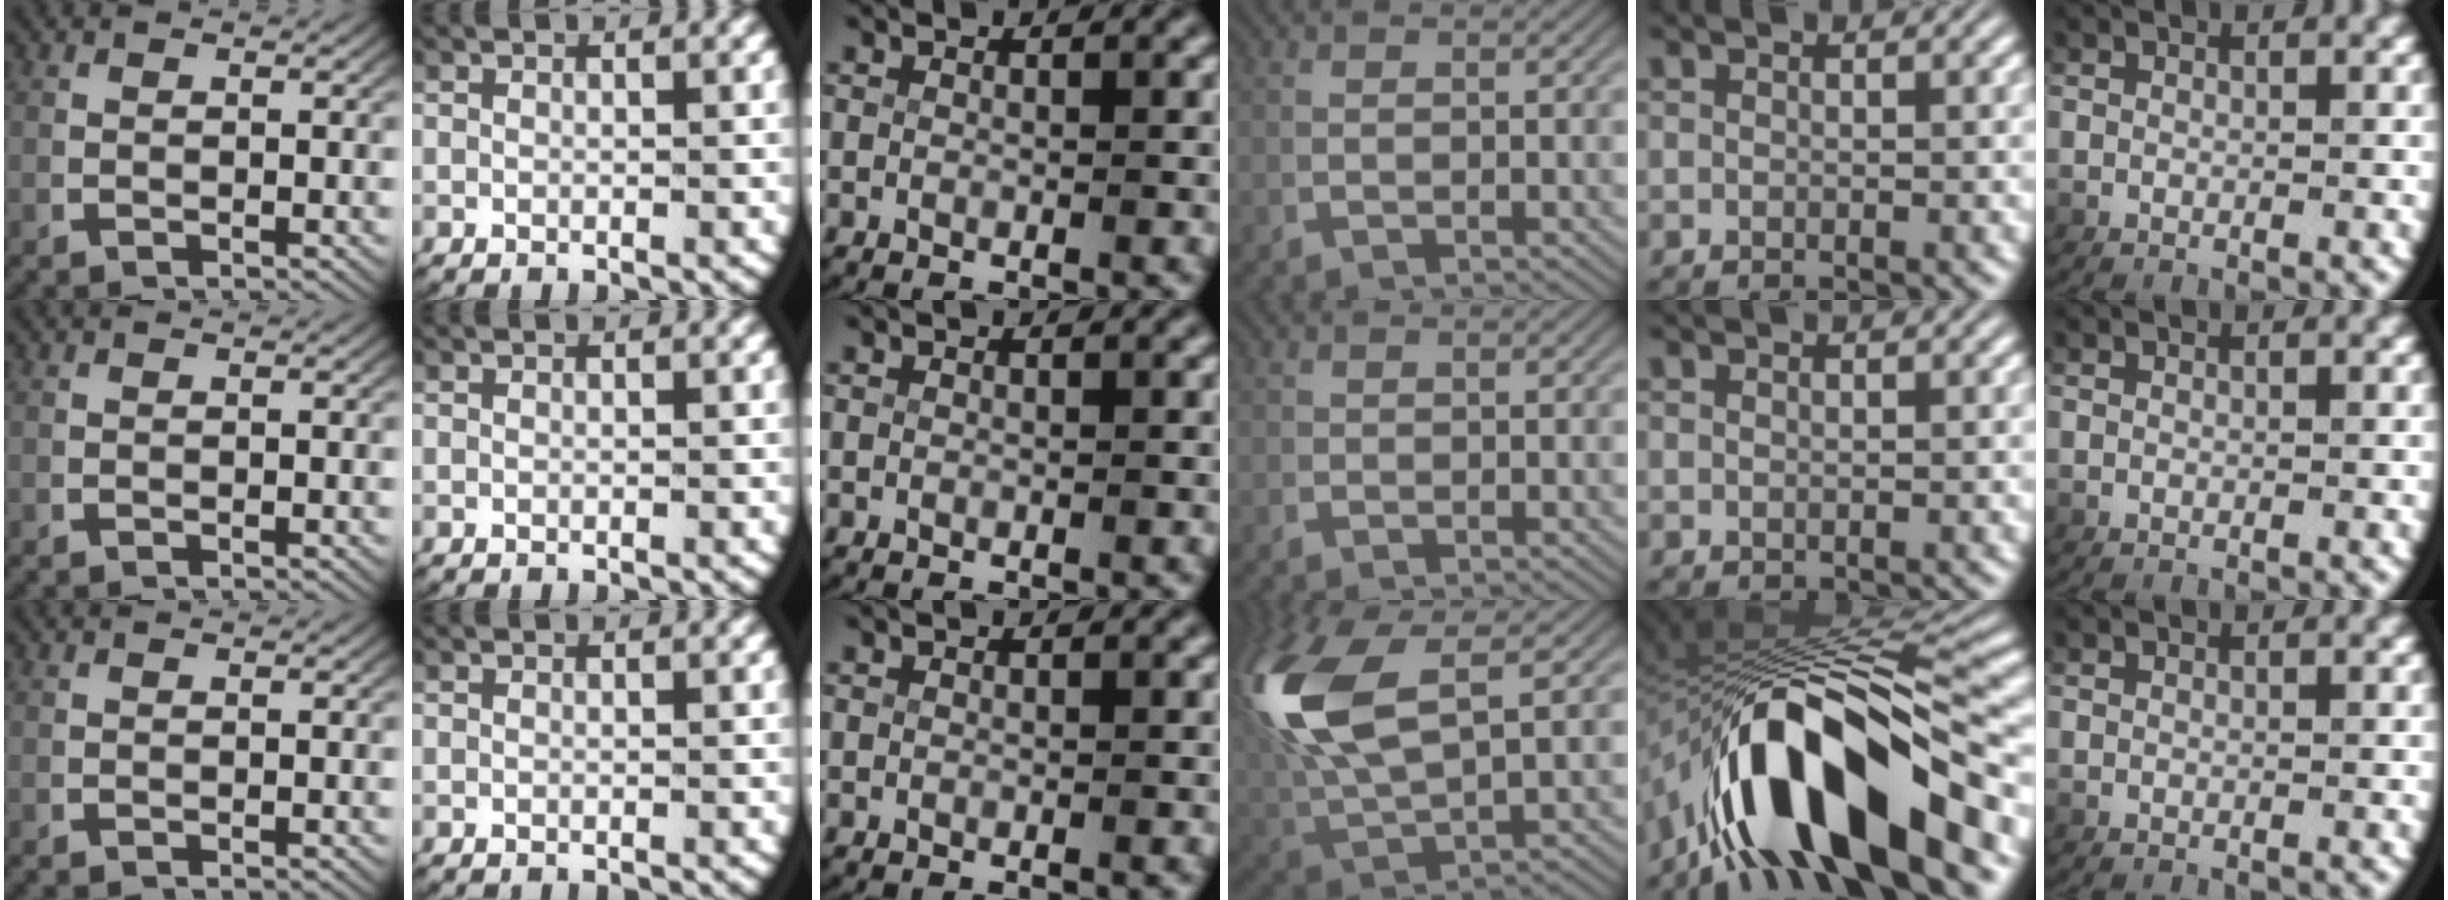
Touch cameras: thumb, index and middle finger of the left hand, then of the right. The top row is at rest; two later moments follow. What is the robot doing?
{"motion": "lift_and_place", "object": "scissors"}